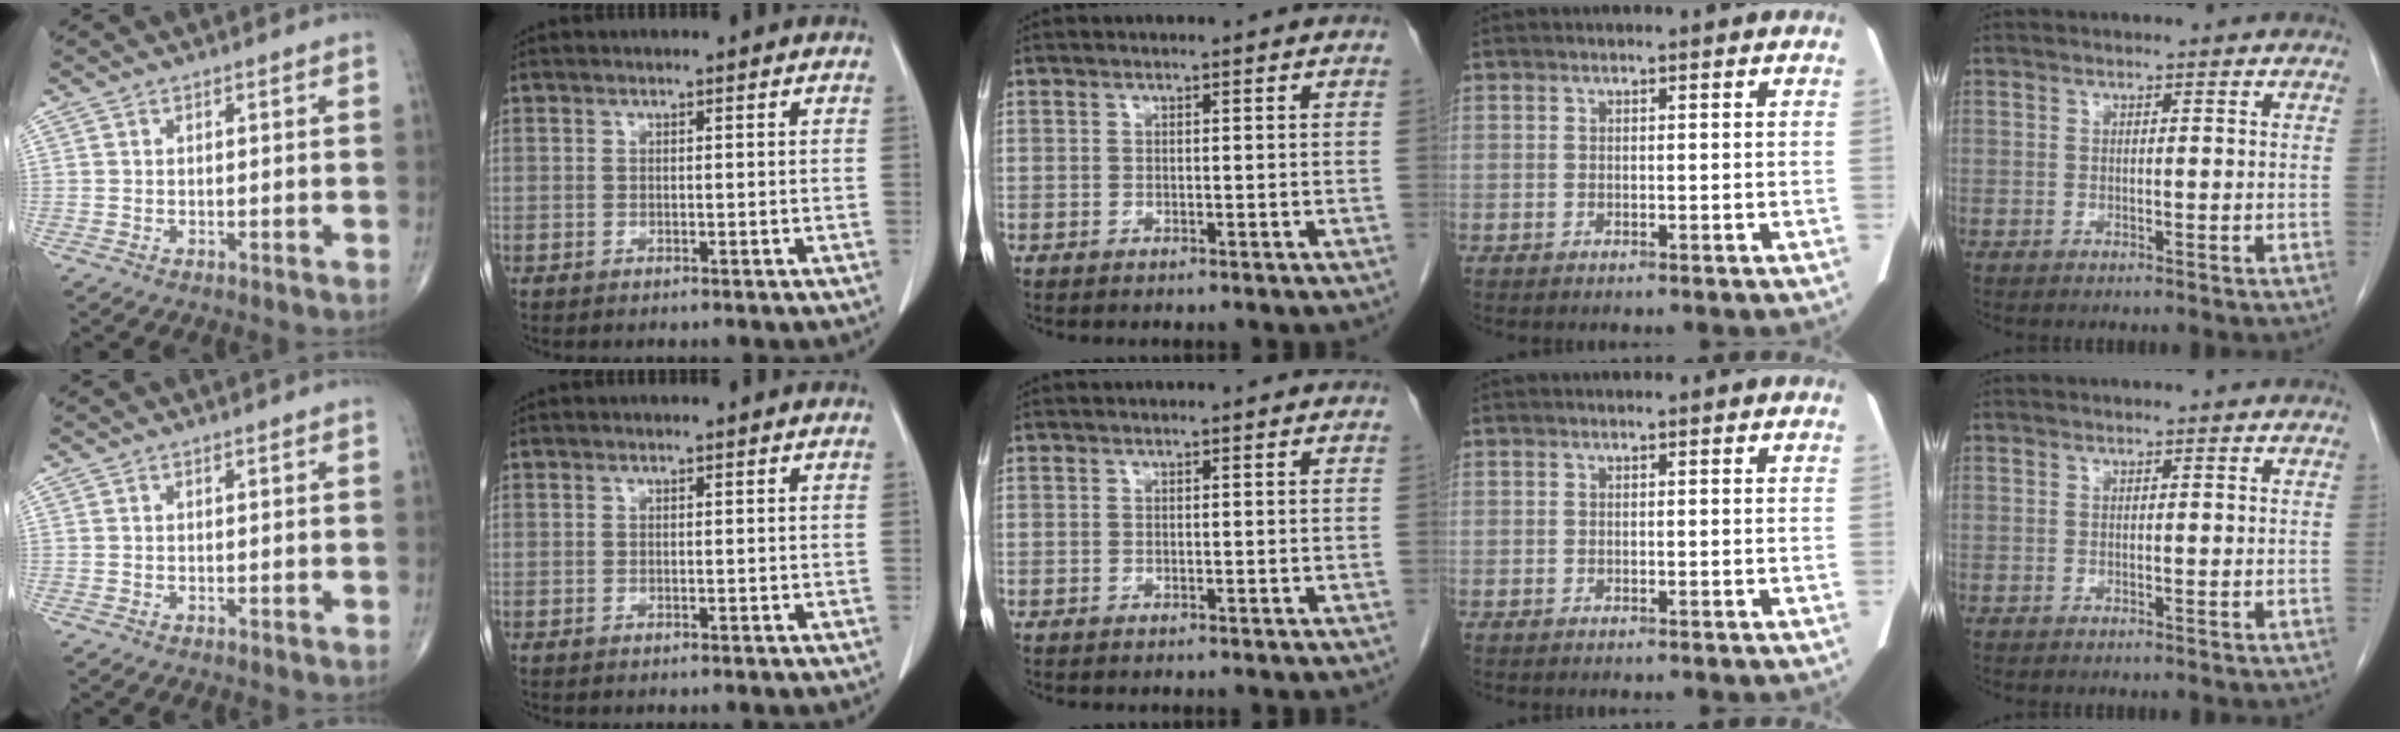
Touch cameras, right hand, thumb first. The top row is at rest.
{}